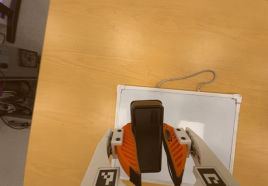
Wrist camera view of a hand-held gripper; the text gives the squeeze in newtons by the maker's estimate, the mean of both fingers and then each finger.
{"total": 11.2, "left": 9.3, "right": 13.0}